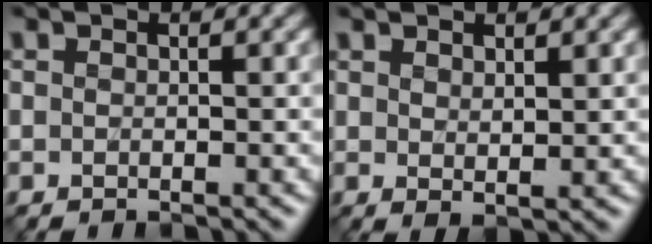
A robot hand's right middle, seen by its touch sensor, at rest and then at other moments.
{"total": 1.5, "force": [1.0, 0.3, 1.0], "torque": [-0.020, -0.004, 0.023]}